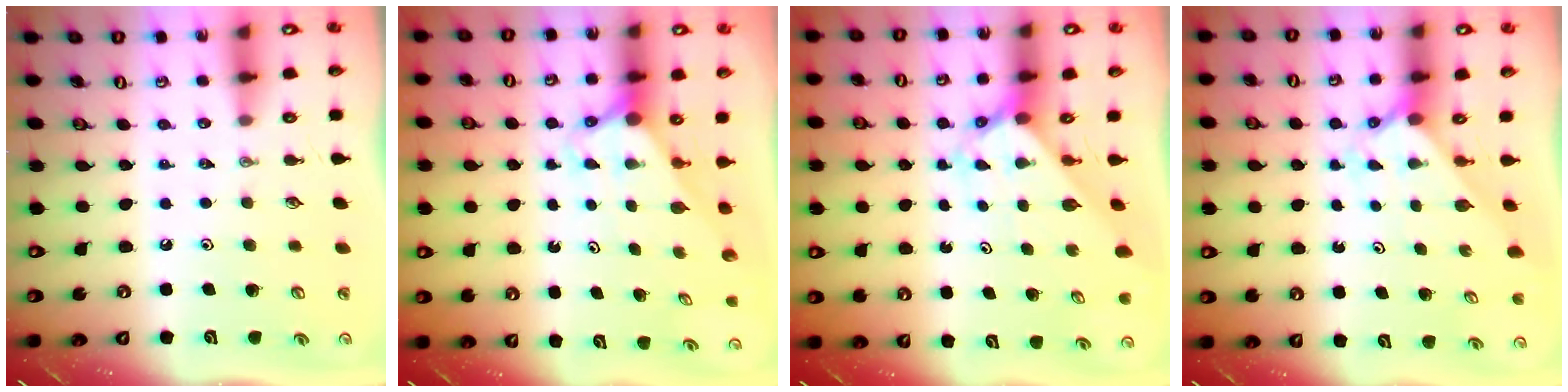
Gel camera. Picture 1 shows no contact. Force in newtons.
{"total": 2.8, "press": 2.8, "slide": 0.1}
{"total": 2.4, "press": 2.4, "slide": 0.2}
{"total": 2.0, "press": 2.0, "slide": 0.2}